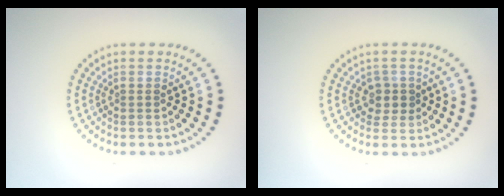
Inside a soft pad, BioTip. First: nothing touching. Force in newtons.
{"total": 1.7, "press": 1.4, "slide": 1.0}